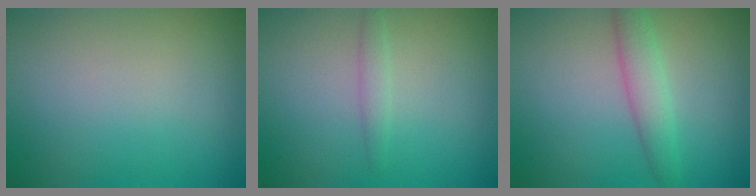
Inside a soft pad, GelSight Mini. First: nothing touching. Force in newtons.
{"total": 1.1, "press": 1.1, "slide": 0.0}
{"total": 2.7, "press": 2.7, "slide": 0.1}